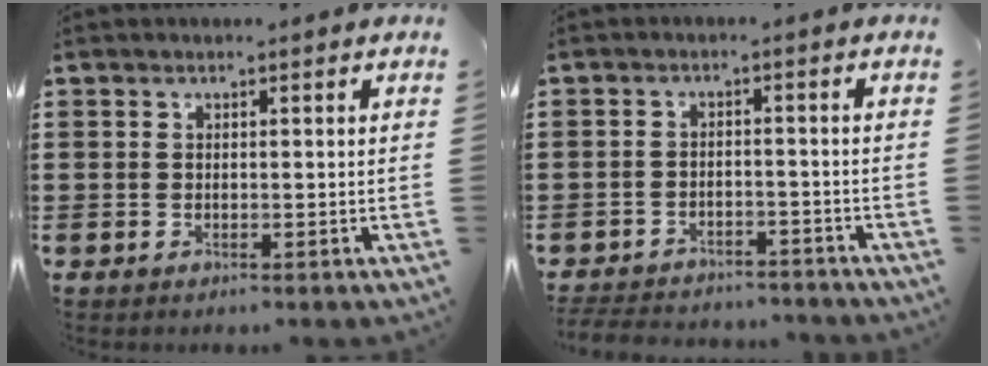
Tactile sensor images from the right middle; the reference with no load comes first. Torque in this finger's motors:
{"motor_torque": [0.92, -0.33, 0.10, 0.12]}